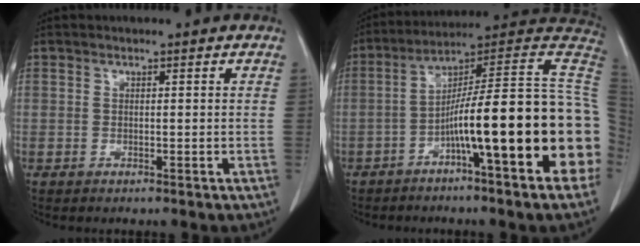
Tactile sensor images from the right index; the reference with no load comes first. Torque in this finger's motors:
{"motor_torque": [2.14, 0.00, 1.05, 0.21]}